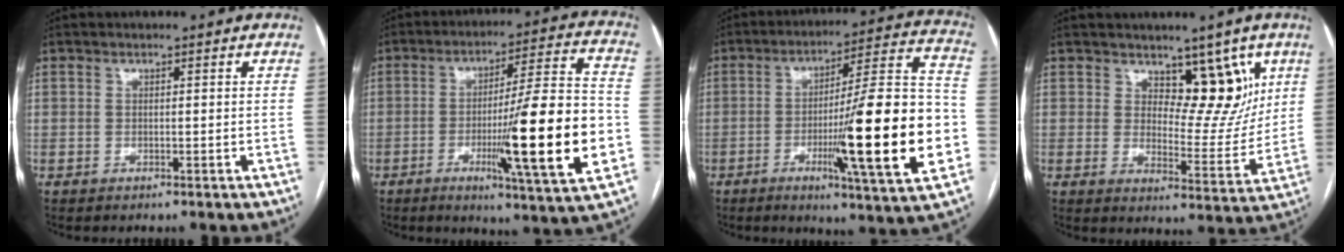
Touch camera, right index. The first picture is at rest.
{"total": 21.0, "force": [-5.1, 0.6, 20.3], "torque": [-0.288, -0.008, -0.075]}
{"total": 22.7, "force": [-5.5, 0.8, 22.0], "torque": [-0.300, -0.004, -0.084]}
{"total": 9.1, "force": [5.0, 4.7, 5.9], "torque": [-0.060, -0.003, 0.082]}